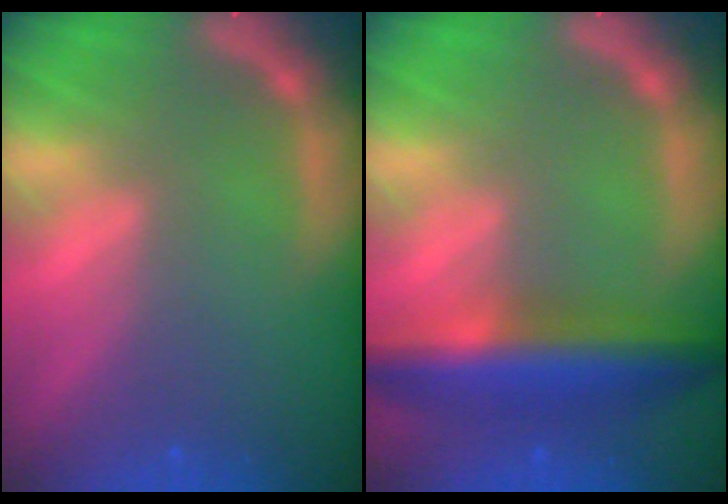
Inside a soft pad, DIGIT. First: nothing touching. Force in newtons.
{"total": 7.5}